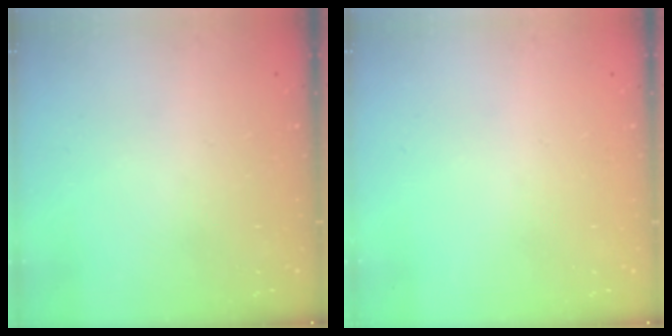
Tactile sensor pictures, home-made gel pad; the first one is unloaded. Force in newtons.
{"total": 0.0}